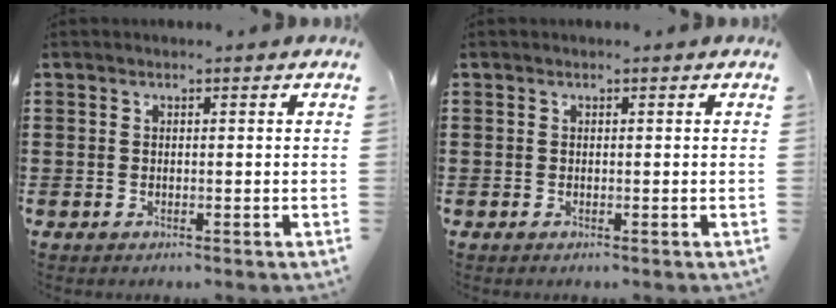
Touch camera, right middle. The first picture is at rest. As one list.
[{"total": 0.0}]